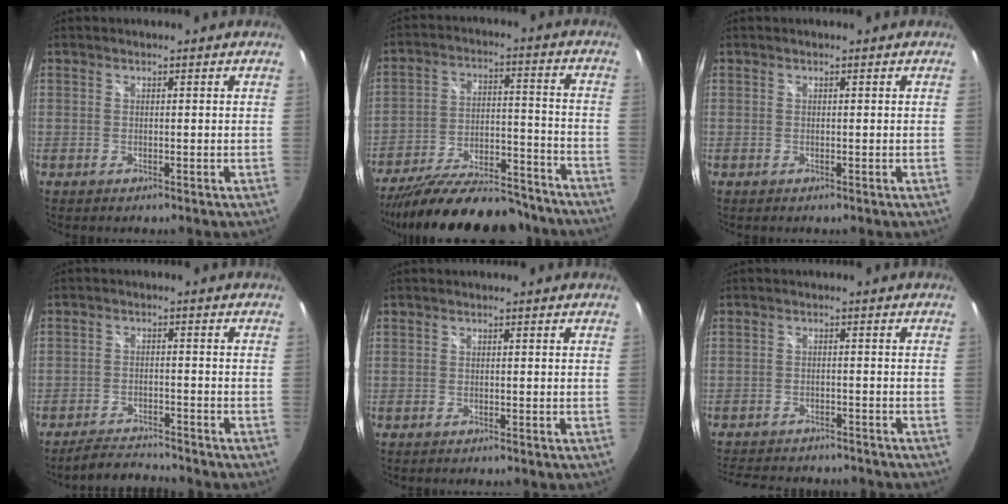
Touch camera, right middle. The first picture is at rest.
{"total": 25.0, "force": [-21.1, 7.2, 11.3], "torque": [-0.207, -0.017, -0.297]}
{"total": 0.0}
{"total": 6.1, "force": [-6.0, 0.6, 1.1], "torque": [-0.045, 0.002, -0.099]}
{"total": 0.5, "force": [-0.5, 0.0, 0.2], "torque": [-0.003, -0.002, -0.010]}
{"total": 13.1, "force": [-11.4, 4.2, 5.0], "torque": [-0.112, -0.013, -0.164]}